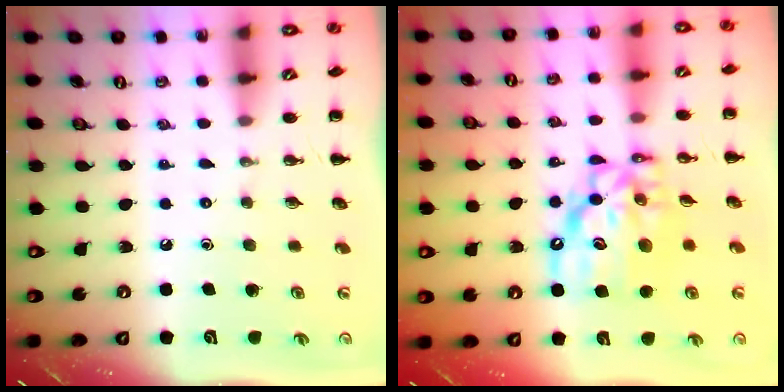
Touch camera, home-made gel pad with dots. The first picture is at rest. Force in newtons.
{"total": 12.4, "press": 11.9, "slide": 3.5}